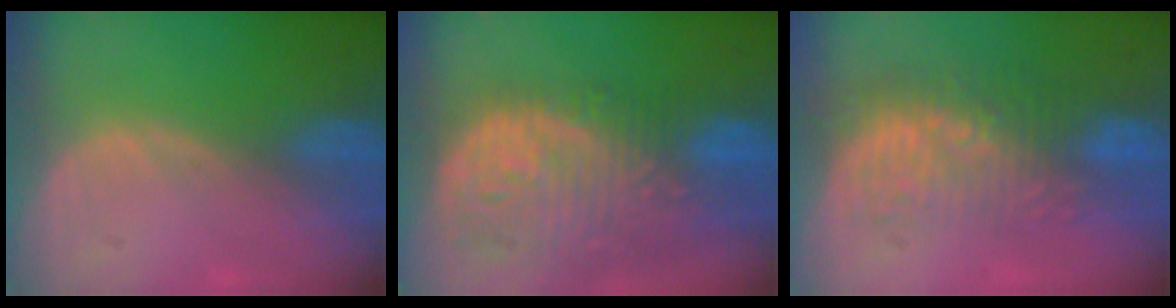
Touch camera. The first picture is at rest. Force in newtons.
{"total": 14.0, "press": 11.5, "slide": 7.9}
{"total": 8.8, "press": 8.5, "slide": 2.3}